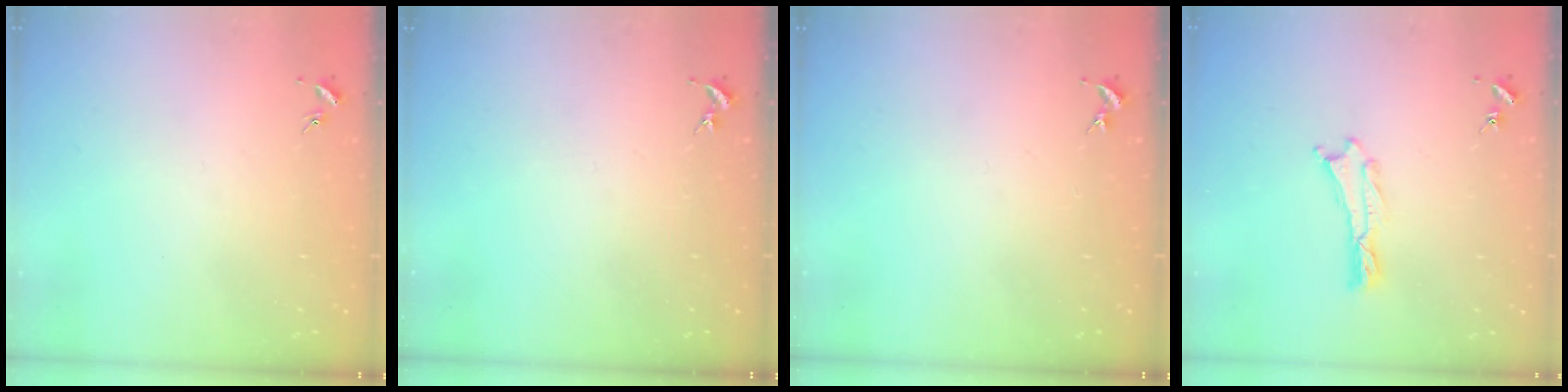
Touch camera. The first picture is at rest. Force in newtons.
{"total": 0.0}
{"total": 0.0}
{"total": 0.0}